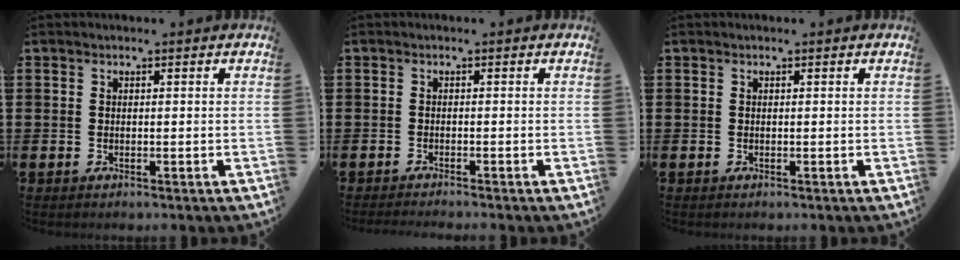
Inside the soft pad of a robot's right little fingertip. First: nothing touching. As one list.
[{"total": 0.7, "force": [-0.6, -0.1, 0.1], "torque": [-0.002, -0.002, -0.013]}, {"total": 0.0}]